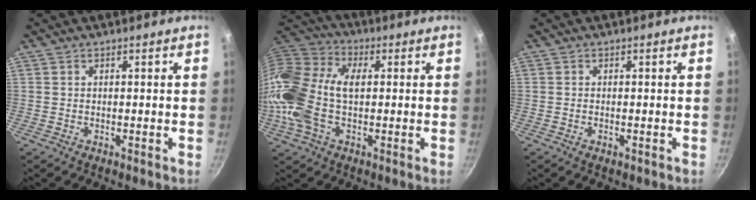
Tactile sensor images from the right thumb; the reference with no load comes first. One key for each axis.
{"total": 18.4, "fx": -0.3, "fy": 11.2, "fz": 14.6, "tx": -0.292, "ty": 0.028, "tz": -0.023}
{"total": 0.7, "fx": -0.3, "fy": 0.3, "fz": 0.6, "tx": -0.012, "ty": 0.001, "tz": -0.005}